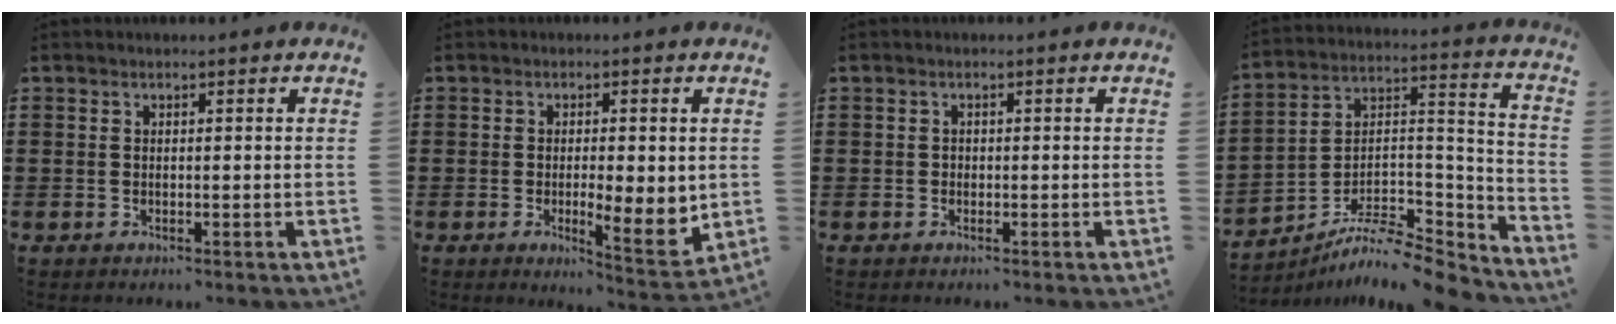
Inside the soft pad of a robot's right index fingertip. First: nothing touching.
{"total": 5.6, "force": [-0.3, 1.8, 5.3], "torque": [-0.085, -0.003, -0.003]}
{"total": 0.6, "force": [-0.2, 0.5, 0.2], "torque": [-0.005, 0.003, -0.005]}
{"total": 9.2, "force": [-8.2, 2.1, 3.7], "torque": [-0.058, 0.015, -0.160]}